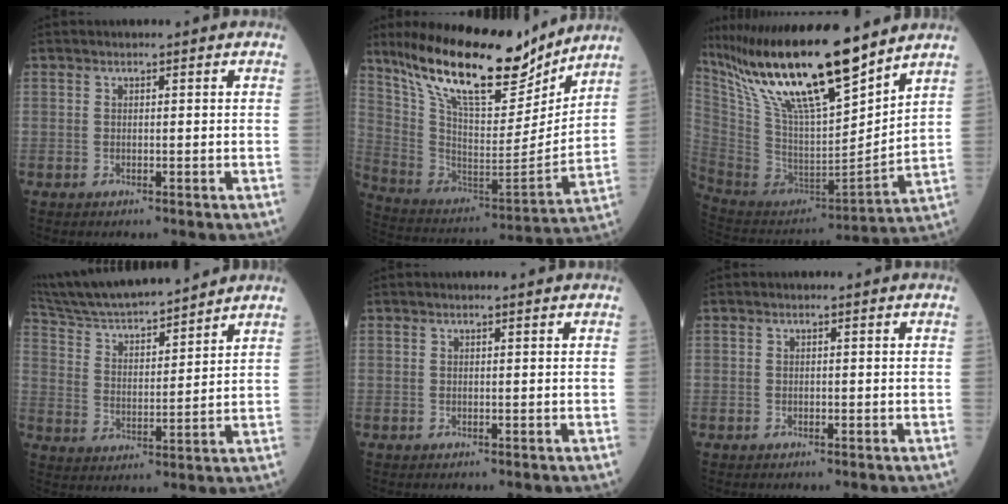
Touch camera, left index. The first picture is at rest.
{"total": 21.3, "force": [16.6, 5.7, 12.1], "torque": [-0.218, -0.020, 0.289]}
{"total": 22.3, "force": [16.3, 3.4, 14.7], "torque": [-0.279, -0.003, 0.304]}
{"total": 16.7, "force": [15.3, 1.6, 6.5], "torque": [-0.120, 0.009, 0.262]}
{"total": 0.0}
{"total": 0.7, "force": [-0.7, 0.1, -0.1], "torque": [0.001, -0.005, -0.013]}